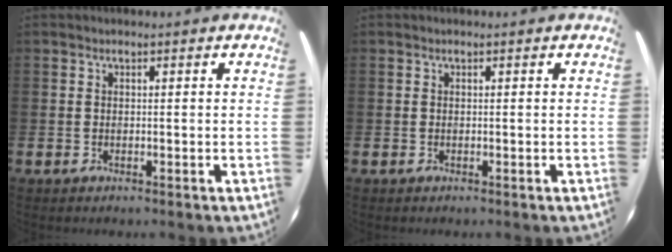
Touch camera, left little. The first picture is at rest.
{"total": 0.0}